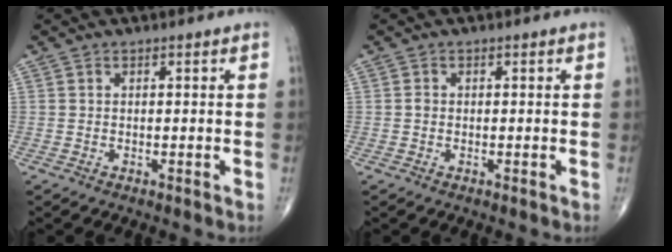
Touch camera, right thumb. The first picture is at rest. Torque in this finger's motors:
{"motor_torque": [0.07, 0.79, 0.26, -0.06, 0.01]}